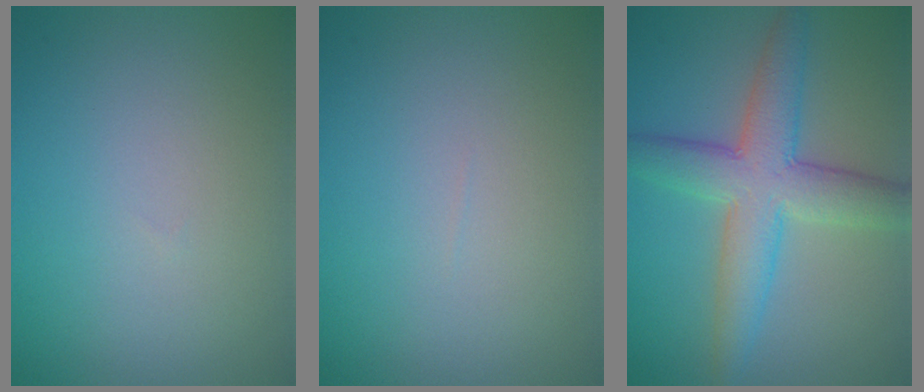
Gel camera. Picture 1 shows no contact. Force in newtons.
{"total": 0.0}
{"total": 6.6, "press": 6.6, "slide": 0.3}